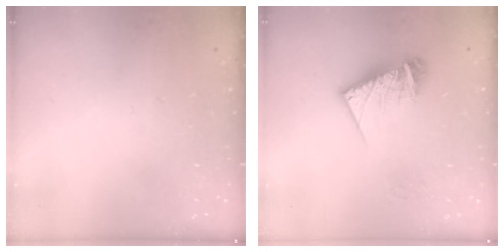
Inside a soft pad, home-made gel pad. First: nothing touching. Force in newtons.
{"total": 11.3, "press": 11.2, "slide": 1.4}